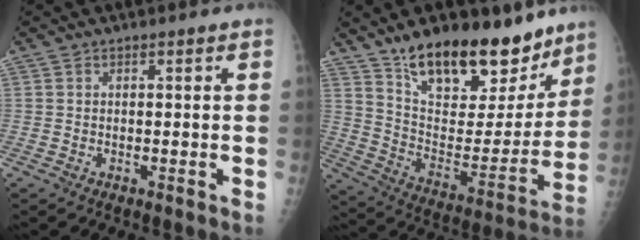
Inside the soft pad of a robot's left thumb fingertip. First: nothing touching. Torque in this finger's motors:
{"motor_torque": [0.32, 0.25, 1.39, -1.38, 0.09]}